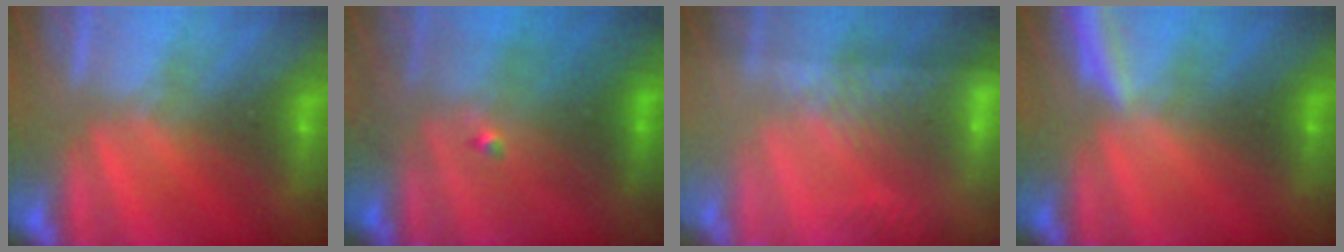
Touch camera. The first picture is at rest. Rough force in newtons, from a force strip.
{"total": 4.0}
{"total": 6.4}
{"total": 4.8}